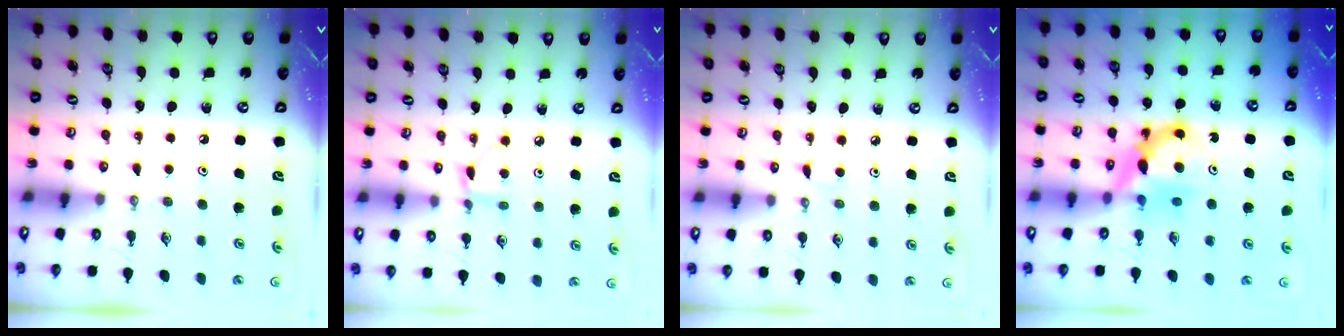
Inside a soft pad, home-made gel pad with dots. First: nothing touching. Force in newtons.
{"total": 4.5, "press": 4.4, "slide": 0.6}
{"total": 2.1, "press": 2.1, "slide": 0.3}
{"total": 7.2, "press": 7.2, "slide": 0.6}